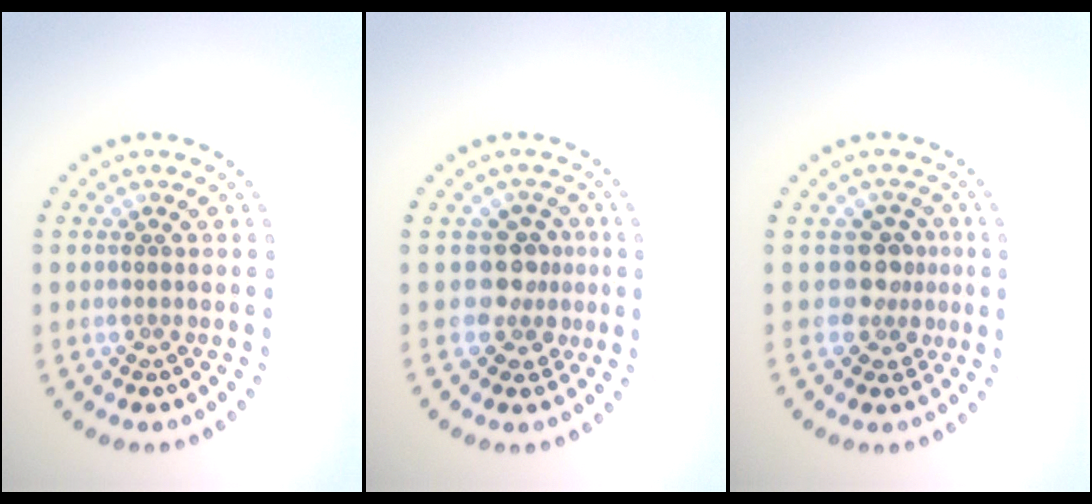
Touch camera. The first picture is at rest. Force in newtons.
{"total": 2.6, "press": 2.0, "slide": 1.6}
{"total": 2.6, "press": 2.0, "slide": 1.7}